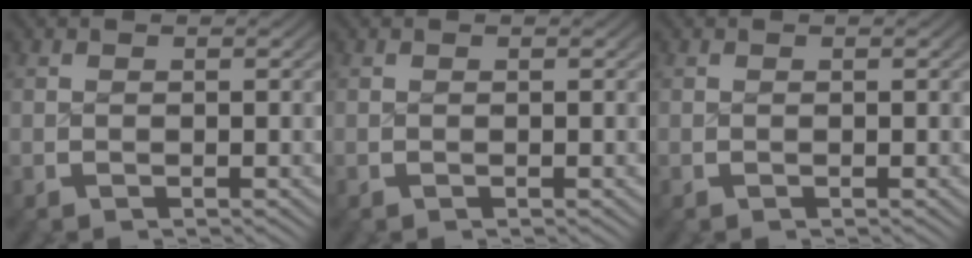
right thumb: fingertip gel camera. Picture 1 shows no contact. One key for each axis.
{"total": 0.0}
{"total": 0.0}